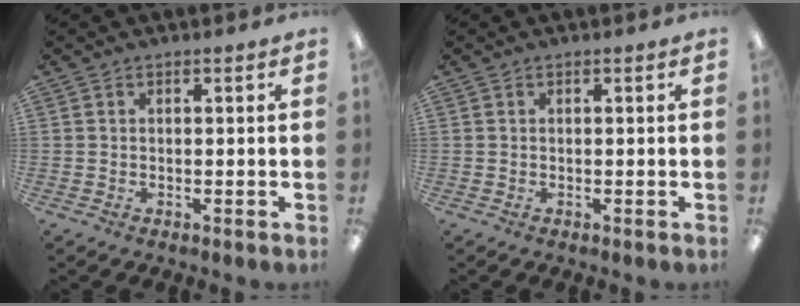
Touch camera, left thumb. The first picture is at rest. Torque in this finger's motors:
{"motor_torque": [-0.04, -0.03, -0.04, 0.04, 0.00]}